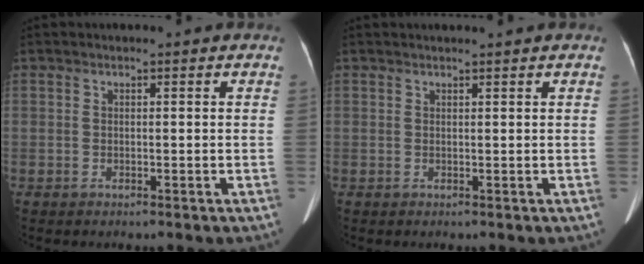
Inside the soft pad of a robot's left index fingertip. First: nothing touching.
{"total": 1.5, "force": [1.3, -0.3, 0.6], "torque": [-0.010, 0.010, 0.022]}